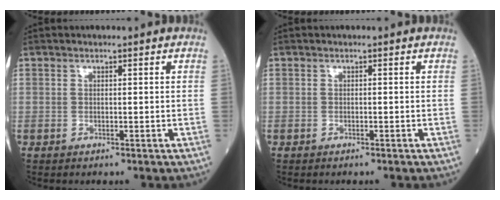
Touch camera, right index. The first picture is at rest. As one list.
[{"total": 0.0}]